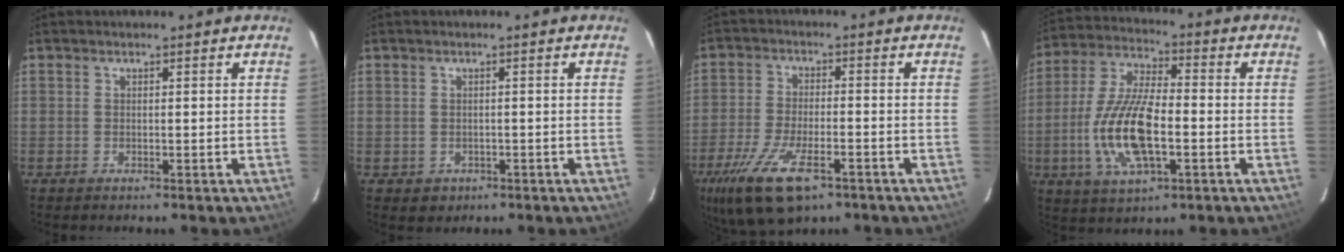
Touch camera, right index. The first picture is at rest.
{"total": 2.5, "force": [-0.6, 2.4, 0.5], "torque": [-0.009, 0.000, -0.001]}
{"total": 14.6, "force": [-8.6, 5.9, 10.3], "torque": [-0.228, -0.038, -0.154]}
{"total": 15.4, "force": [-3.5, 5.7, 13.8], "torque": [-0.292, -0.003, -0.068]}